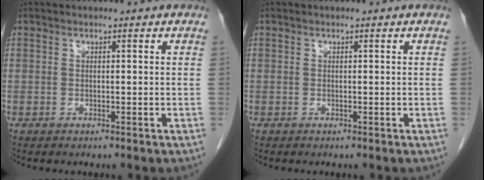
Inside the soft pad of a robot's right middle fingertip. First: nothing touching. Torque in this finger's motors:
{"motor_torque": [0.00, 0.00, 0.00, 0.00]}